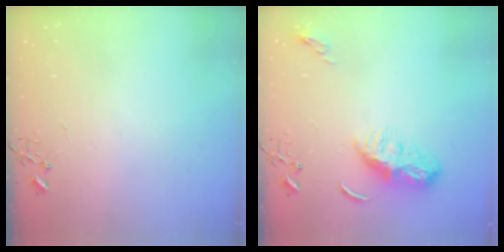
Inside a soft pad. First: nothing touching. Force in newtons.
{"total": 8.5, "press": 8.5, "slide": 0.3}